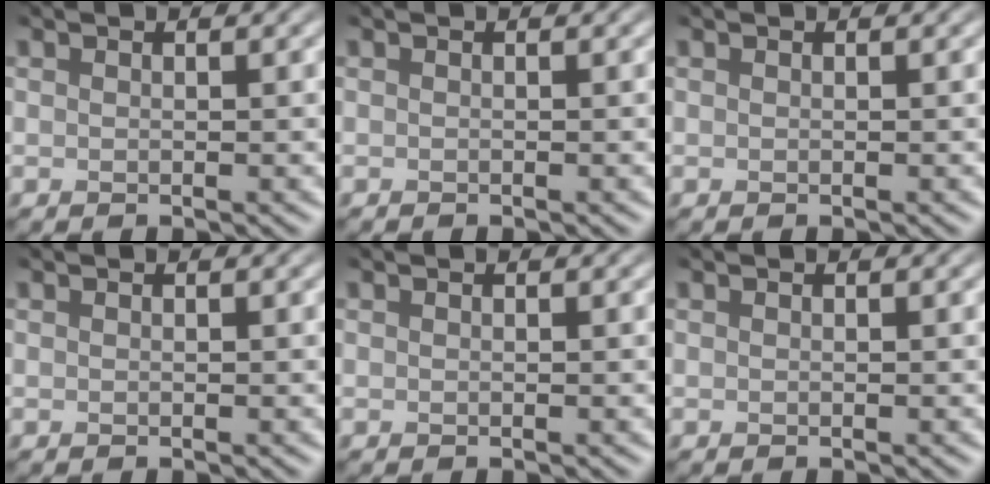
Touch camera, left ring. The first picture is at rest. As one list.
[{"total": 0.0}, {"total": 0.0}, {"total": 0.0}, {"total": 0.0}, {"total": 0.0}]